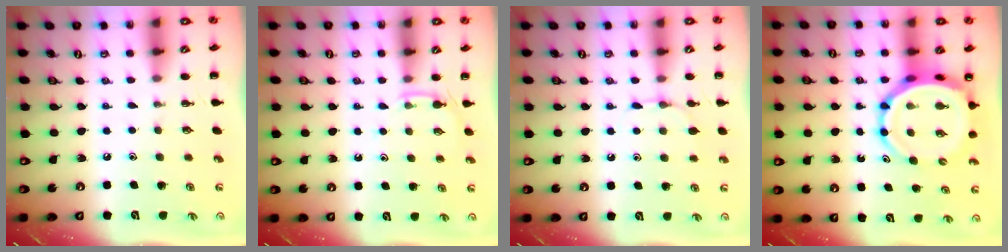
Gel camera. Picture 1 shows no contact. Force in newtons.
{"total": 4.1, "press": 3.9, "slide": 1.2}
{"total": 4.4, "press": 4.2, "slide": 1.2}
{"total": 9.1, "press": 8.7, "slide": 2.8}